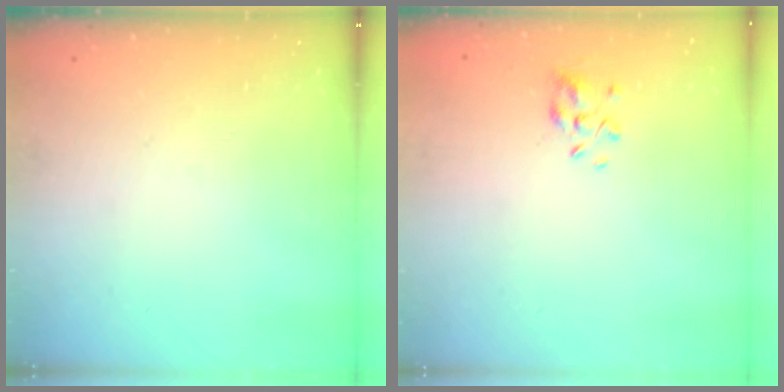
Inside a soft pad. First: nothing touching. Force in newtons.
{"total": 3.6, "press": 3.4, "slide": 1.2}